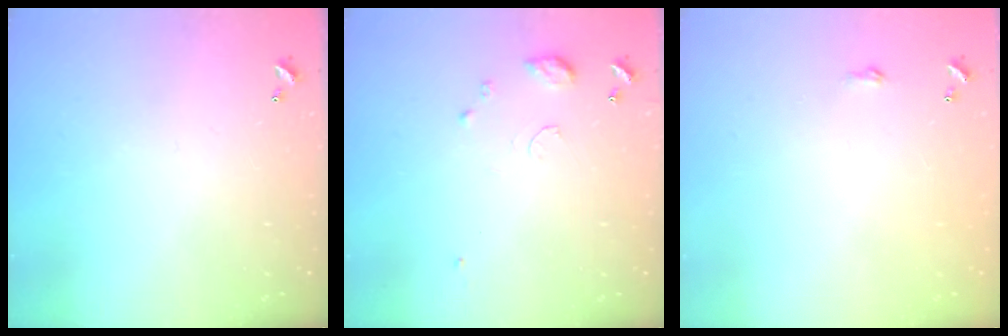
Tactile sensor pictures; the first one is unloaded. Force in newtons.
{"total": 7.9, "press": 7.8, "slide": 0.8}
{"total": 1.8, "press": 1.8, "slide": 0.3}